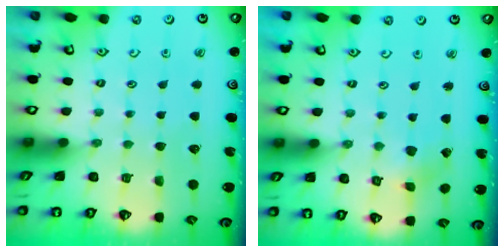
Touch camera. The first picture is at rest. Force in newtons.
{"total": 2.2, "press": 2.2, "slide": 0.3}